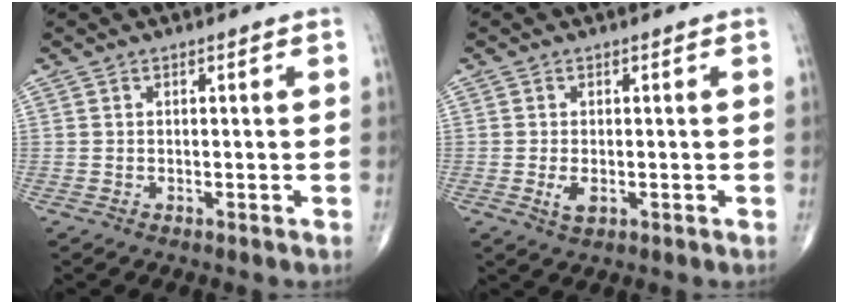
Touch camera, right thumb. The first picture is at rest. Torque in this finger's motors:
{"motor_torque": [-0.21, 0.07, 0.10, 0.17, 0.07]}